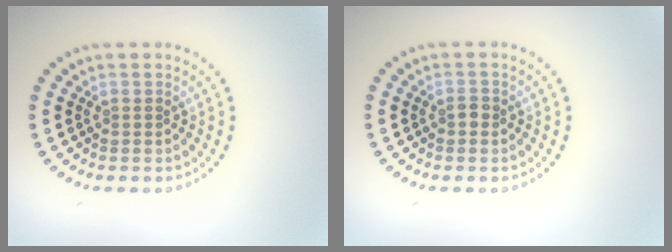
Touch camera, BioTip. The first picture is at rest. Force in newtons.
{"total": 0.8, "press": 0.8, "slide": 0.1}